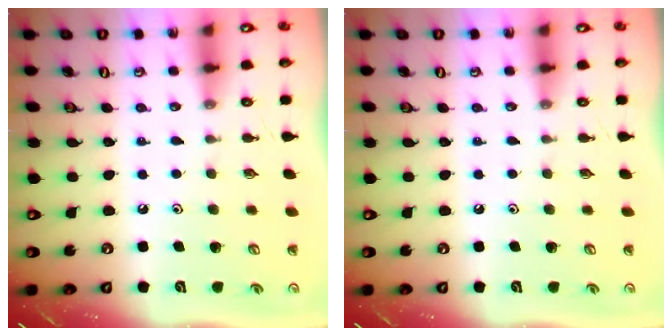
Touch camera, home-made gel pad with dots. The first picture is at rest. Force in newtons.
{"total": 0.0}